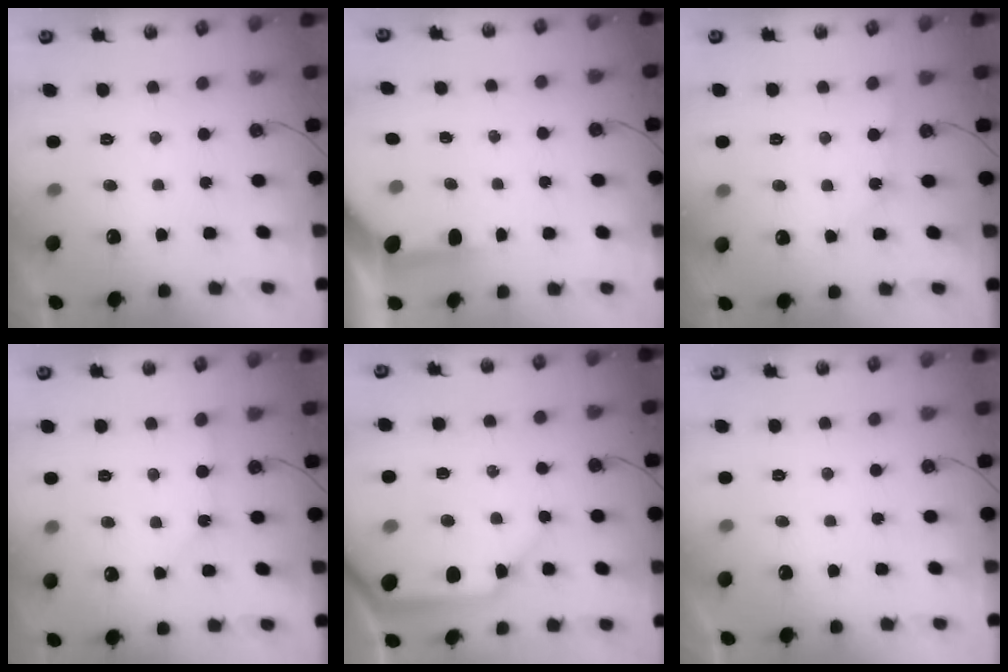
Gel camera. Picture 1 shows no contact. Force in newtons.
{"total": 3.8, "press": 3.8, "slide": 0.5}
{"total": 3.9, "press": 3.9, "slide": 0.5}
{"total": 1.8, "press": 1.8, "slide": 0.3}
{"total": 13.3, "press": 13.2, "slide": 1.7}
{"total": 0.0}